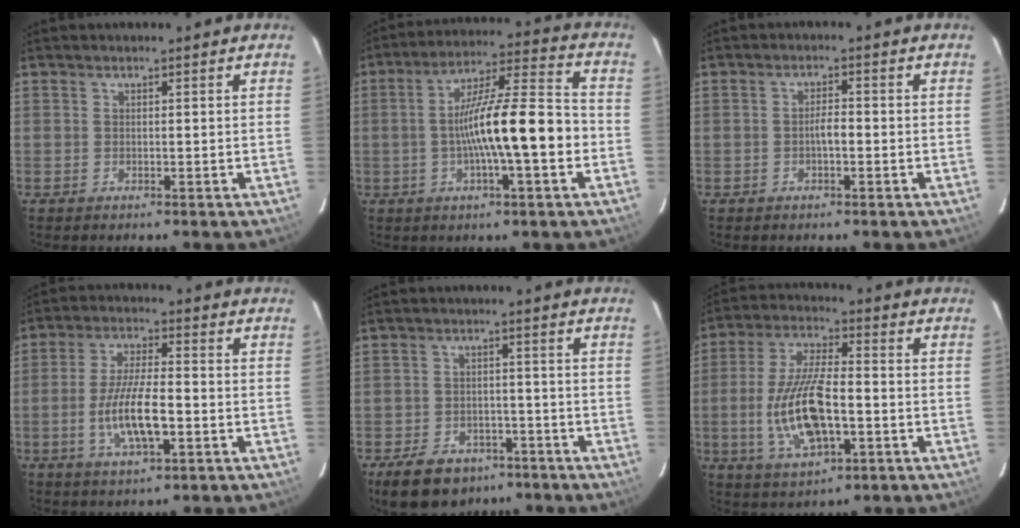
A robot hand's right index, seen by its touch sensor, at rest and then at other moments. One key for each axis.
{"total": 15.3, "fx": -3.2, "fy": 1.9, "fz": 14.9, "tx": -0.244, "ty": 0.015, "tz": -0.052}
{"total": 2.1, "fx": -0.8, "fy": 0.7, "fz": 1.9, "tx": -0.036, "ty": 0.007, "tz": -0.014}
{"total": 10.1, "fx": -2.8, "fy": 2.9, "fz": 9.3, "tx": -0.184, "ty": -0.006, "tz": -0.050}
{"total": 11.4, "fx": -7.5, "fy": 7.2, "fz": 4.6, "tx": -0.117, "ty": 0.014, "tz": -0.103}
{"total": 14.8, "fx": -3.3, "fy": 5.8, "fz": 13.2, "tx": -0.275, "ty": -0.005, "tz": -0.056}